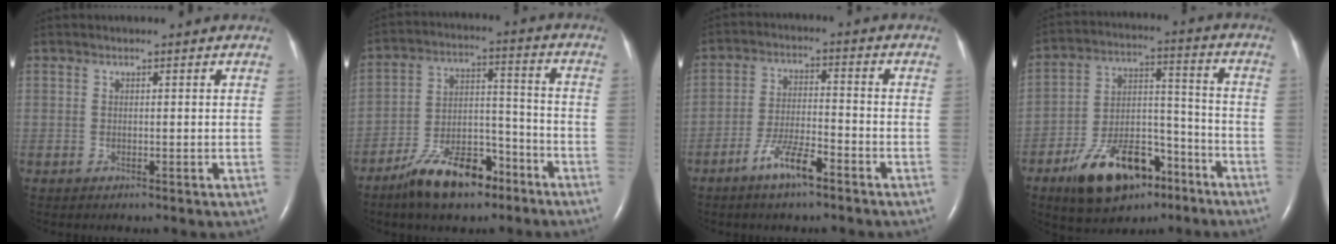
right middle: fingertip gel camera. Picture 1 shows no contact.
{"total": 11.9, "force": [-8.2, 4.8, 7.1], "torque": [-0.124, 0.010, -0.144]}
{"total": 6.6, "force": [-4.4, 1.1, 4.8], "torque": [-0.094, -0.003, -0.081]}
{"total": 15.2, "force": [-9.3, 7.2, 9.7], "torque": [-0.163, 0.017, -0.150]}